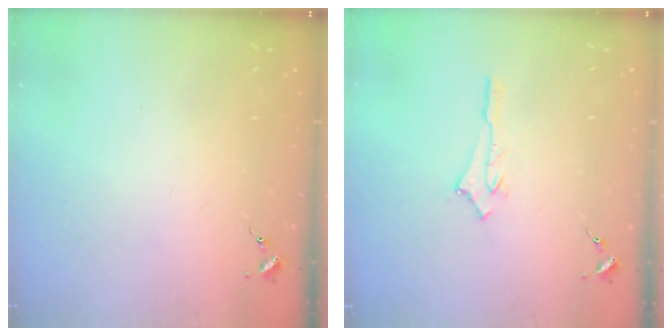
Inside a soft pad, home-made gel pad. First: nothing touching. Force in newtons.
{"total": 2.5, "press": 2.5, "slide": 0.2}